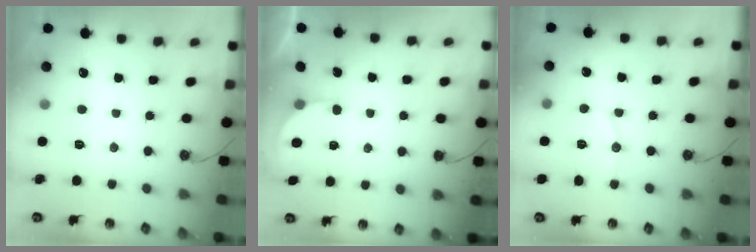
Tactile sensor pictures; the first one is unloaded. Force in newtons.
{"total": 2.7, "press": 2.7, "slide": 0.2}
{"total": 6.3, "press": 6.2, "slide": 0.6}